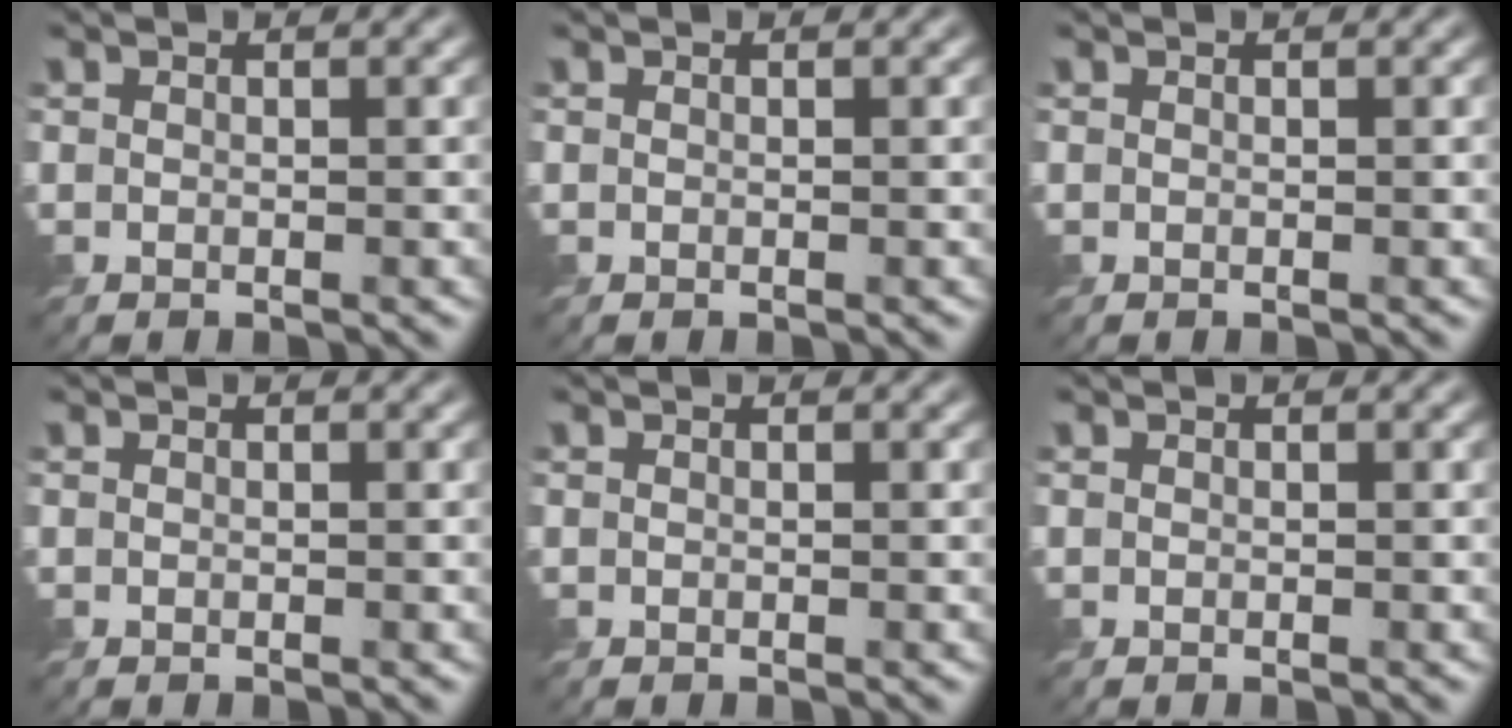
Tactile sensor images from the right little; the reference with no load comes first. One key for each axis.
{"total": 0.0}
{"total": 0.0}
{"total": 0.0}
{"total": 0.0}
{"total": 0.0}